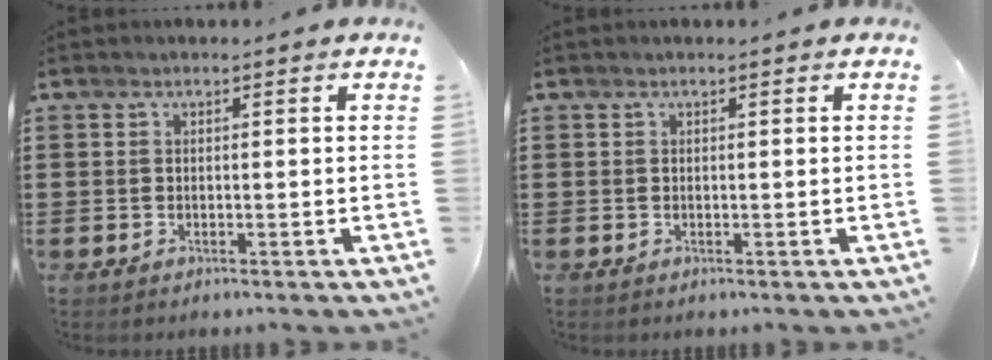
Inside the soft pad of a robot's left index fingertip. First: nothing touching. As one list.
[{"total": 0.0}]